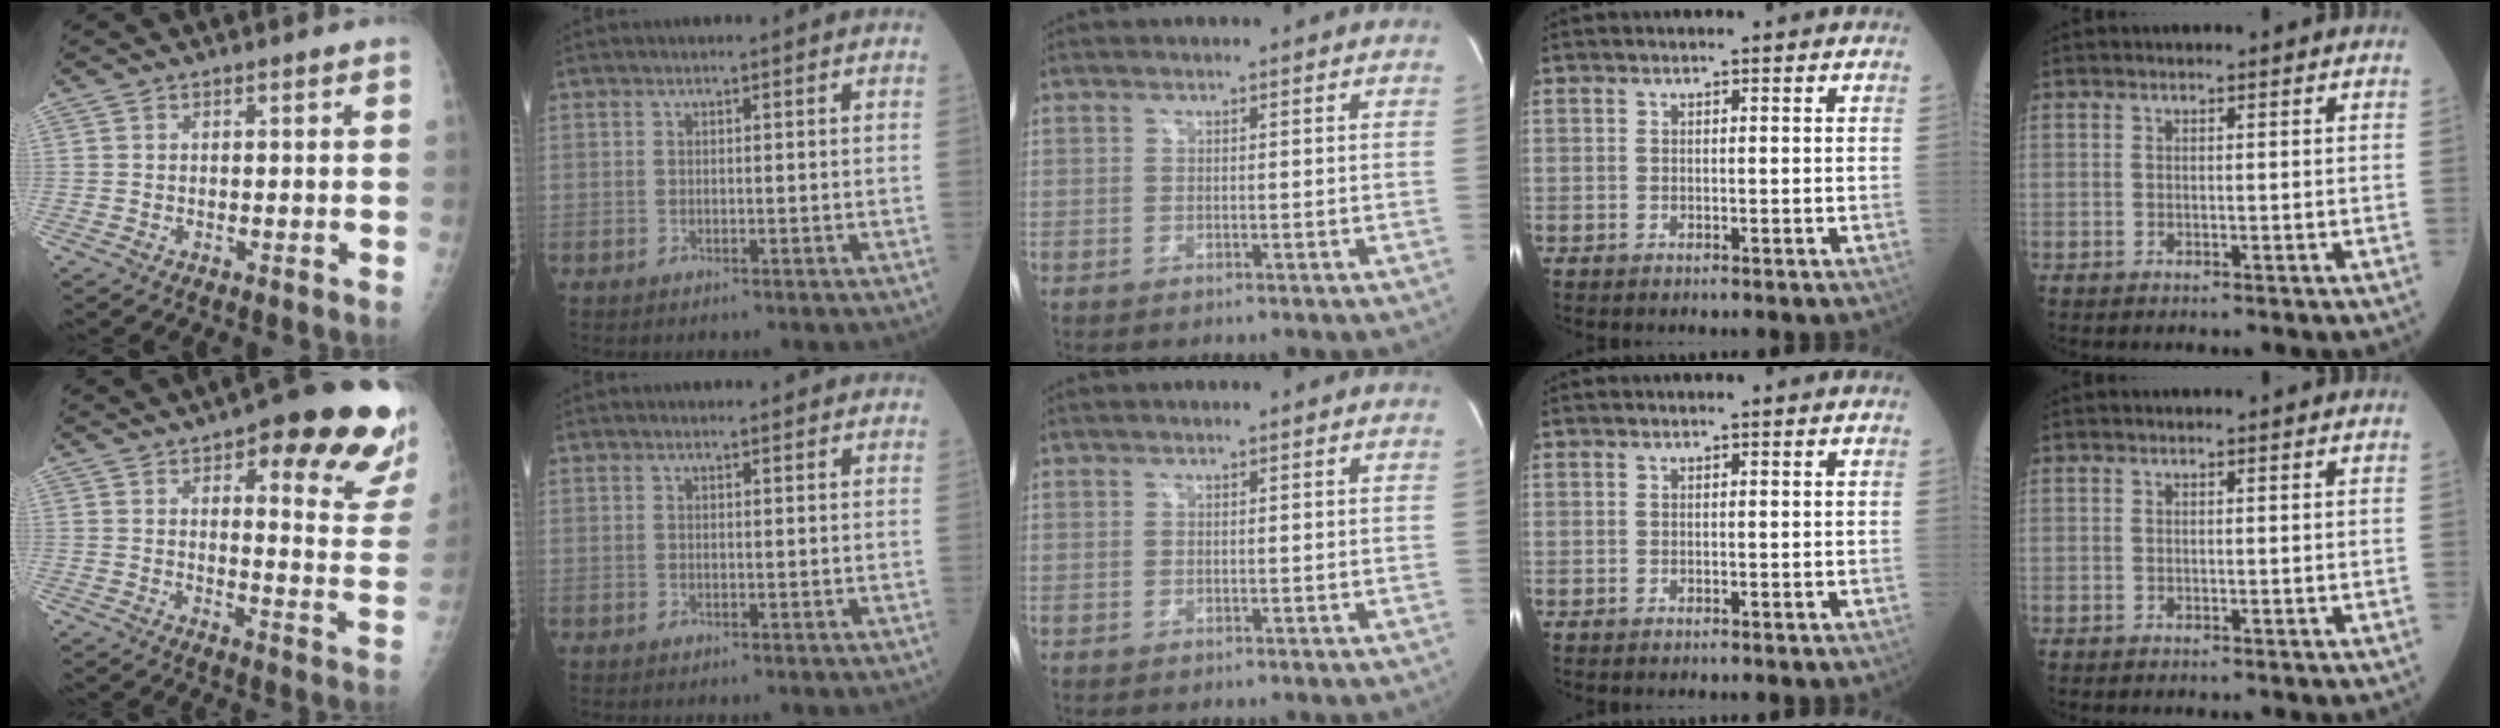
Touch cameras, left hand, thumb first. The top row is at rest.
{"thumb": {"total": 21.4, "force": [12.5, 6.1, 16.2], "torque": [-0.163, -0.055, 0.149]}, "index": {"total": 2.4, "force": [2.3, 0.6, 0.5], "torque": [-0.014, 0.010, 0.023]}}